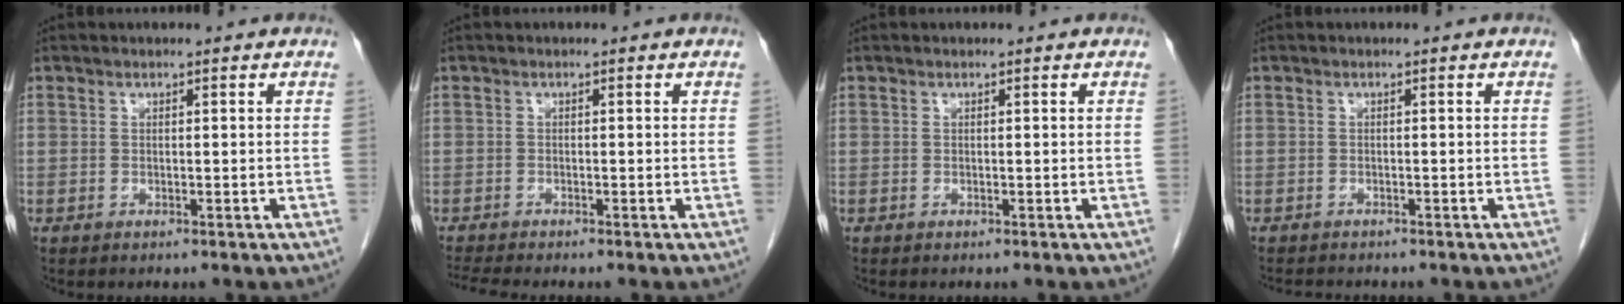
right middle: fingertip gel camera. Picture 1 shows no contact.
{"total": 2.8, "force": [-2.5, -0.8, 0.9], "torque": [-0.025, -0.015, -0.049]}
{"total": 0.0}
{"total": 2.6, "force": [-2.4, 0.5, 0.8], "torque": [-0.017, -0.009, -0.034]}